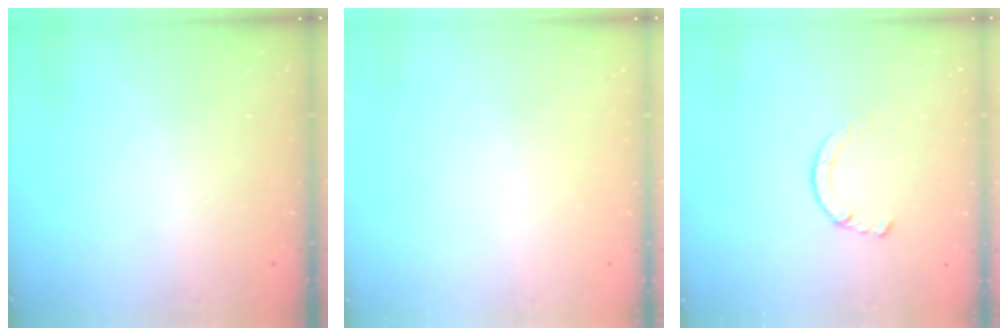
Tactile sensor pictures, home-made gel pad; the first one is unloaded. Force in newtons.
{"total": 0.0}
{"total": 1.5, "press": 1.5, "slide": 0.3}